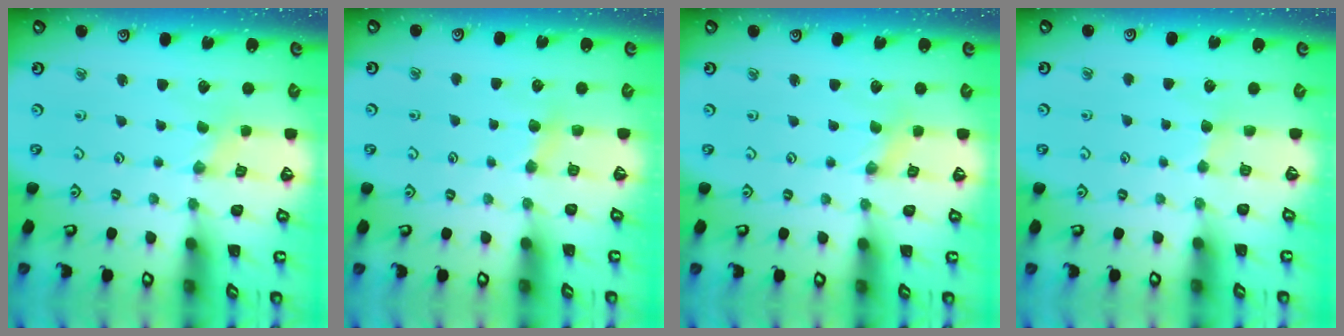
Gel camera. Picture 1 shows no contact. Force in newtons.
{"total": 3.3, "press": 3.3, "slide": 0.4}
{"total": 0.0}
{"total": 2.9, "press": 2.9, "slide": 0.4}